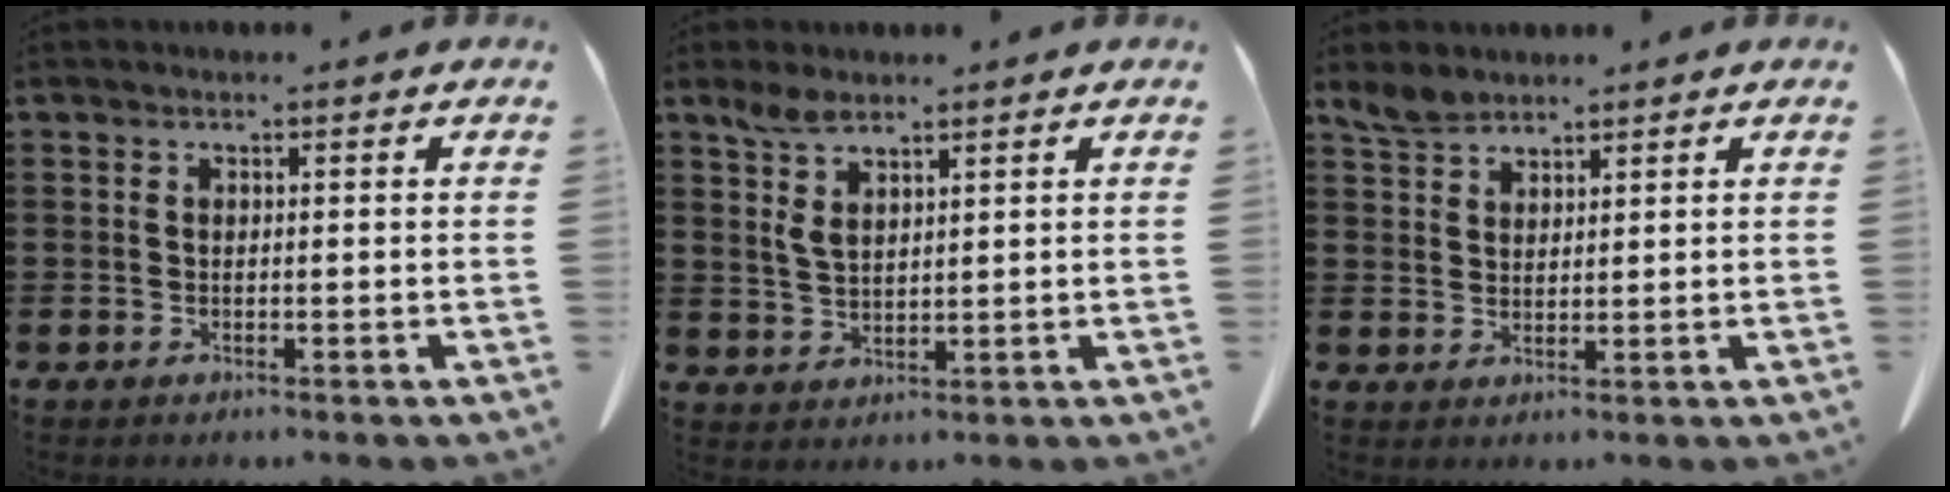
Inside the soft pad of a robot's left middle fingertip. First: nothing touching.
{"total": 5.0, "force": [2.9, 2.1, 3.6], "torque": [-0.087, 0.000, 0.052]}
{"total": 3.2, "force": [2.6, 1.6, 1.1], "torque": [-0.031, 0.002, 0.048]}